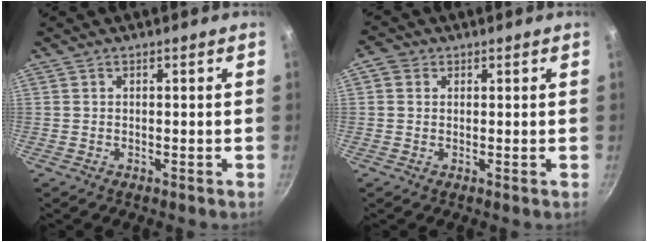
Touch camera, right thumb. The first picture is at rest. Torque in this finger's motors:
{"motor_torque": [-0.74, 0.35, 0.04, -0.42, -0.04]}